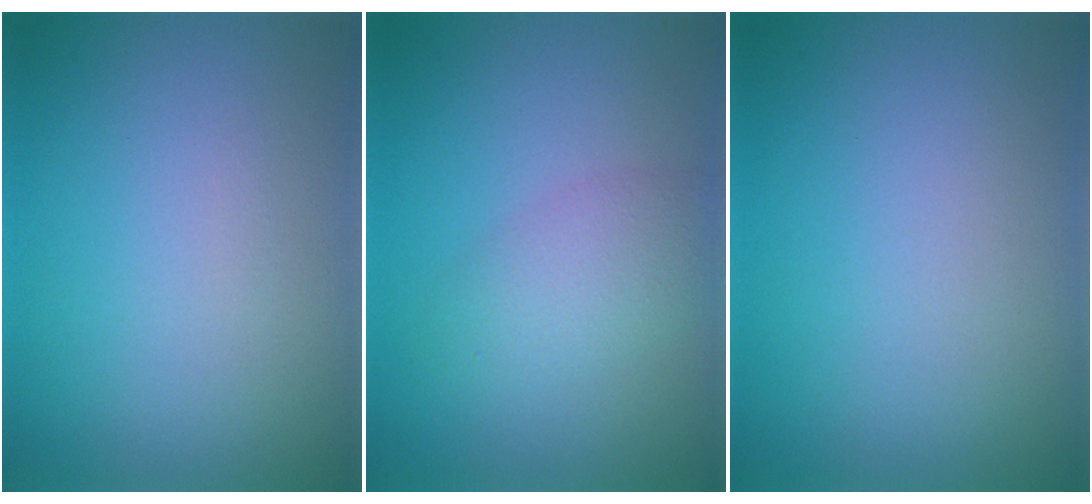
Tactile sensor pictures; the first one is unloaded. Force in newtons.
{"total": 3.1, "press": 3.1, "slide": 0.2}
{"total": 0.0}